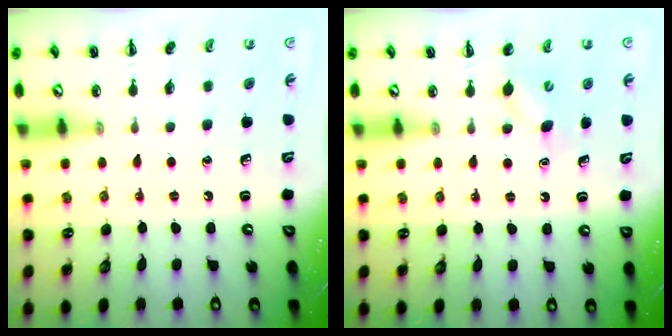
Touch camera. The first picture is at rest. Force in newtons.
{"total": 4.3, "press": 4.3, "slide": 0.8}